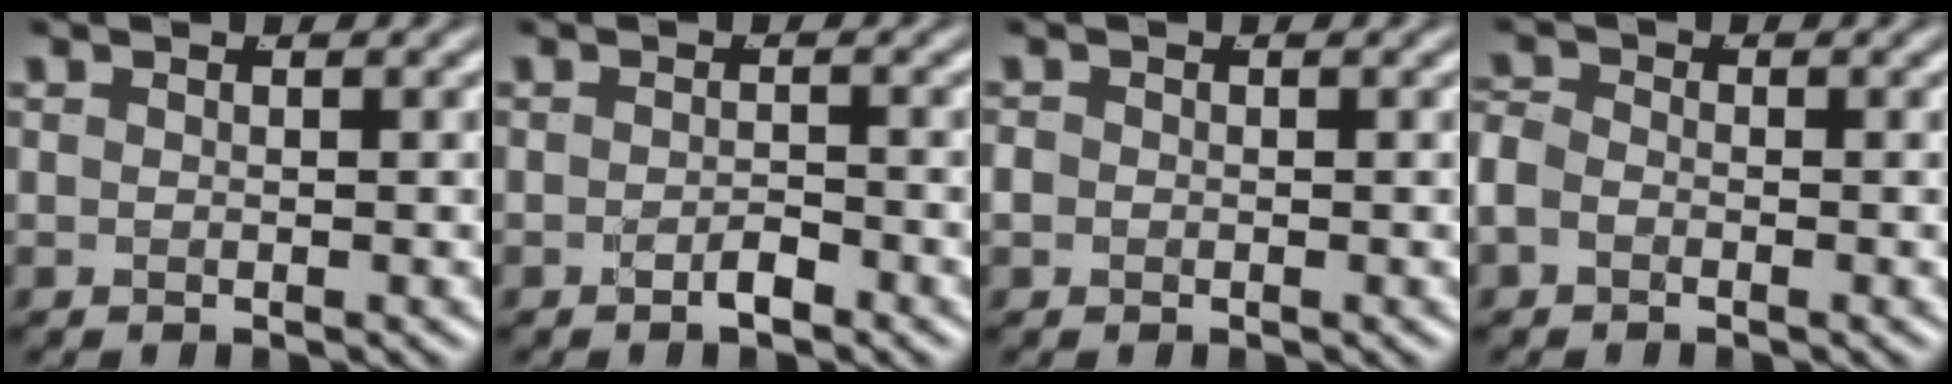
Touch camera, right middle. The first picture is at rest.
{"total": 1.3, "force": [-1.1, -0.1, 0.6], "torque": [-0.009, -0.003, -0.019]}
{"total": 1.3, "force": [-0.4, 1.1, 0.5], "torque": [-0.019, -0.008, -0.005]}
{"total": 2.3, "force": [-0.8, 1.9, 1.1], "torque": [-0.038, -0.013, -0.014]}